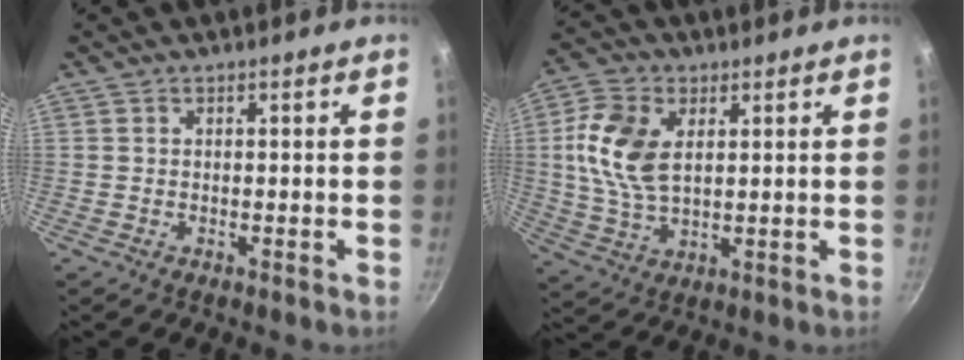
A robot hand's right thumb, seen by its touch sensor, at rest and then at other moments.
{"total": 11.8, "force": [2.6, 7.1, 9.1], "torque": [-0.176, -0.004, 0.048]}